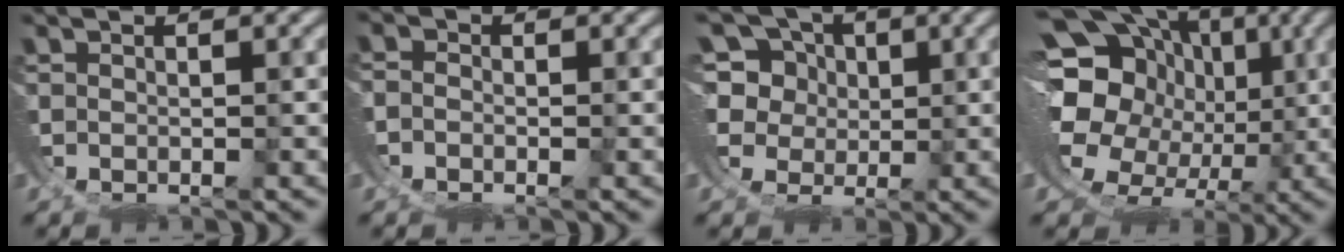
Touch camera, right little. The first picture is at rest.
{"total": 1.1, "force": [-0.6, 0.8, 0.4], "torque": [-0.008, 0.000, -0.016]}
{"total": 10.8, "force": [1.6, 9.8, 4.2], "torque": [-0.115, -0.023, 0.023]}
{"total": 17.0, "force": [1.7, 13.8, 9.7], "torque": [-0.196, -0.028, 0.026]}